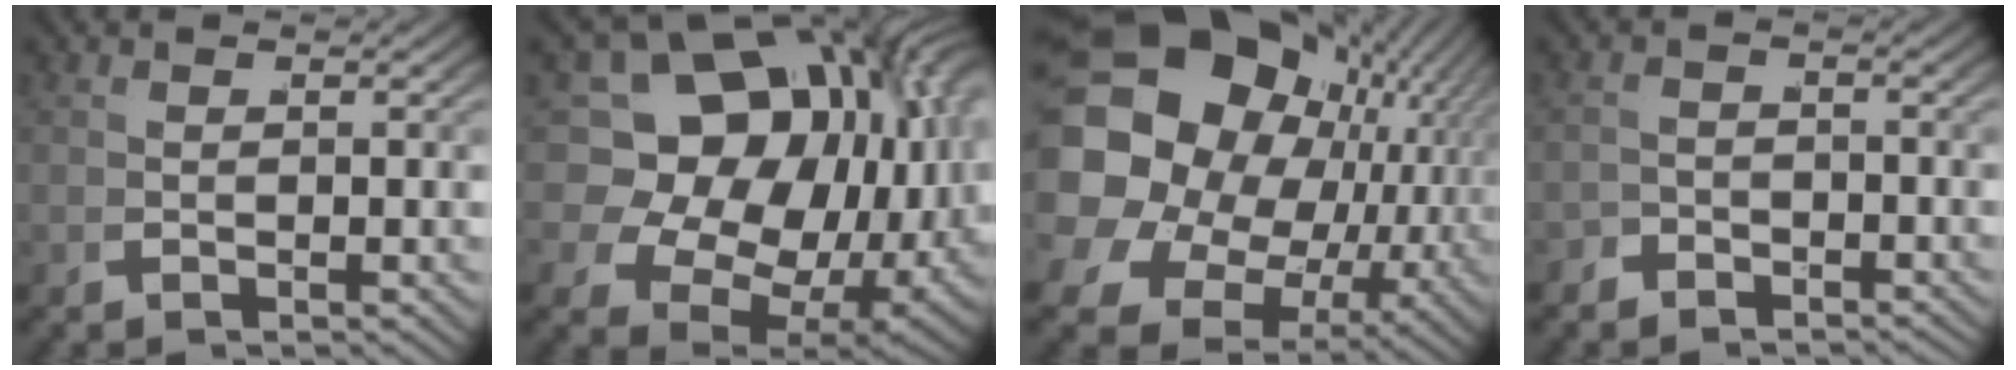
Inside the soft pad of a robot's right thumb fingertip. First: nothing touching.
{"total": 21.6, "force": [0.2, 15.4, 15.3], "torque": [-0.245, -0.032, 0.000]}
{"total": 22.7, "force": [0.1, 16.8, 15.2], "torque": [-0.270, -0.039, 0.003]}
{"total": 2.8, "force": [-2.7, 0.7, -0.3], "torque": [0.025, 0.000, -0.052]}